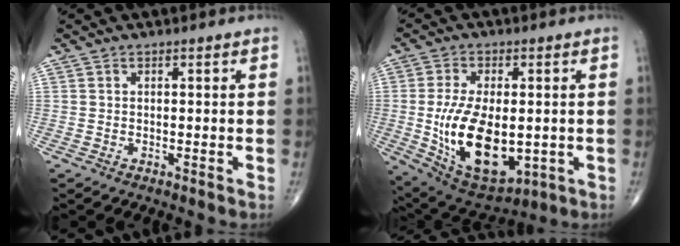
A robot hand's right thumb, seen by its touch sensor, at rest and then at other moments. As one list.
[{"total": 18.2, "force": [-2.1, 9.6, 15.4], "torque": [-0.266, -0.014, -0.009]}]